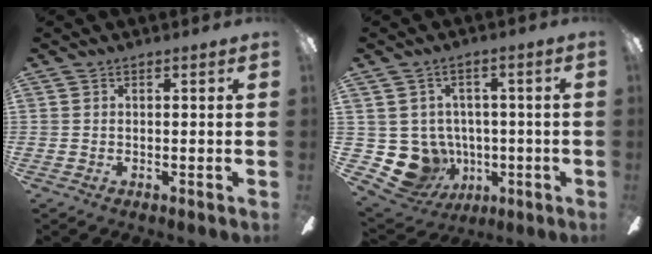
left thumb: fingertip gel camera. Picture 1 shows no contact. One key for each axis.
{"total": 11.0, "fx": -2.3, "fy": 10.0, "fz": 3.9, "tx": -0.110, "ty": 0.003, "tz": -0.031}